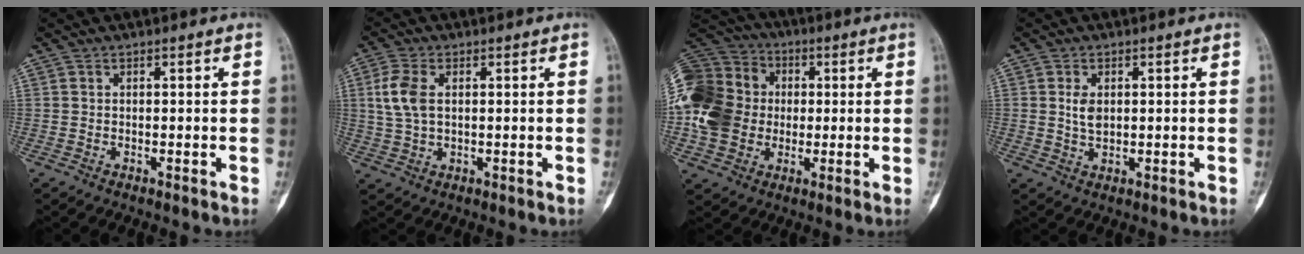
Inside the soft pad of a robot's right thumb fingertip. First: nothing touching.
{"total": 6.6, "force": [1.3, 3.9, 5.2], "torque": [-0.115, 0.006, 0.025]}
{"total": 22.3, "force": [-0.2, 18.7, 12.2], "torque": [-0.270, 0.040, -0.004]}
{"total": 3.2, "force": [0.7, 2.0, 2.4], "torque": [-0.034, -0.004, 0.015]}